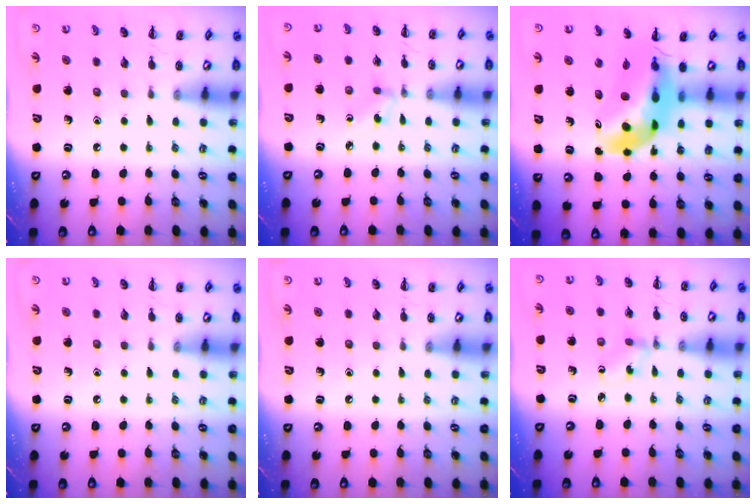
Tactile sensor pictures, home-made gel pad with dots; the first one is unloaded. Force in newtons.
{"total": 2.9, "press": 2.6, "slide": 1.2}
{"total": 9.7, "press": 9.2, "slide": 3.1}
{"total": 0.0}
{"total": 0.0}
{"total": 1.3, "press": 1.0, "slide": 0.7}